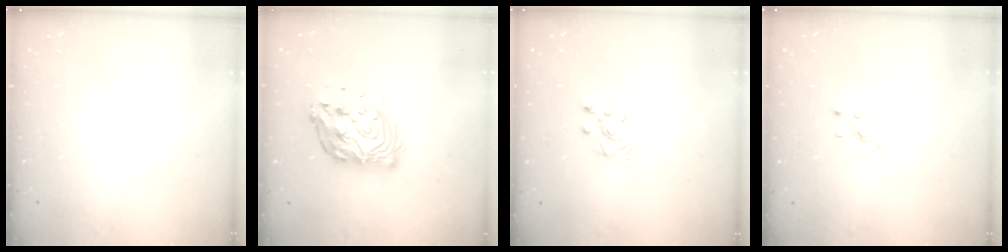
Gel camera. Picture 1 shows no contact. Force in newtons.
{"total": 13.4, "press": 13.3, "slide": 1.6}
{"total": 5.5, "press": 5.5, "slide": 0.5}
{"total": 2.2, "press": 2.2, "slide": 0.6}